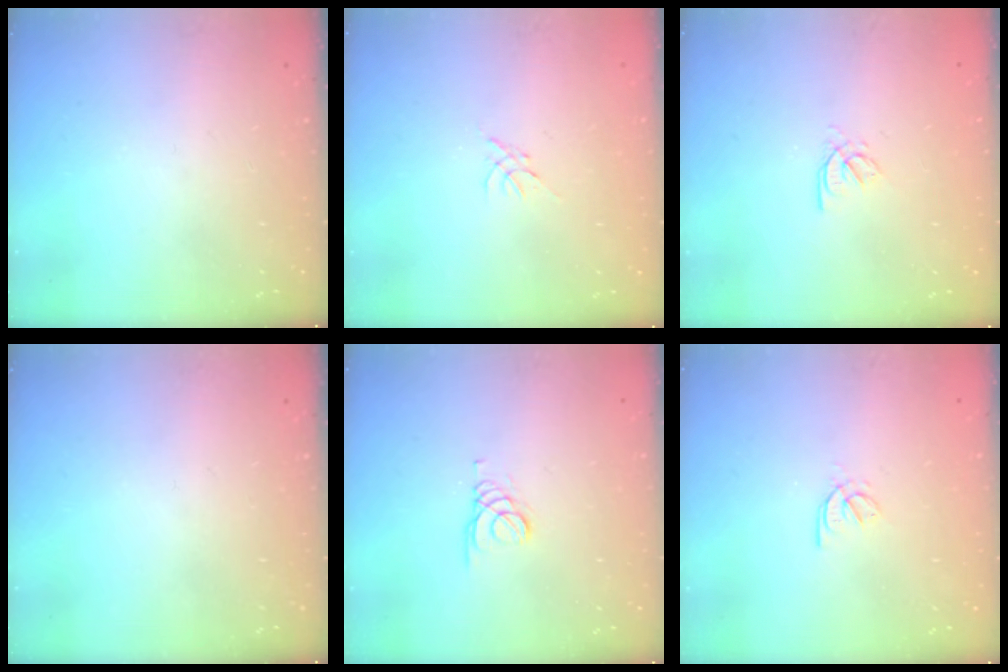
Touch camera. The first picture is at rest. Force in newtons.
{"total": 0.0}
{"total": 2.2, "press": 2.2, "slide": 0.4}
{"total": 0.0}
{"total": 1.6, "press": 1.5, "slide": 0.2}
{"total": 2.9, "press": 2.8, "slide": 0.8}